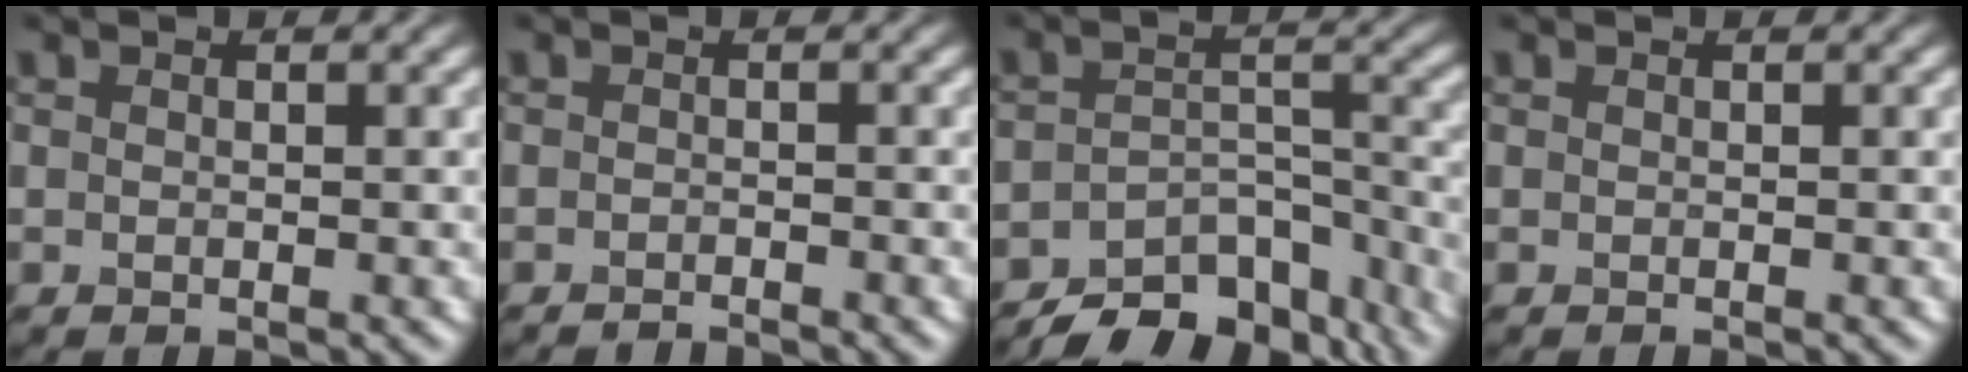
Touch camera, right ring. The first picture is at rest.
{"total": 1.1, "force": [-1.1, 0.0, 0.2], "torque": [0.001, 0.001, -0.019]}
{"total": 8.9, "force": [-7.2, 3.6, 3.7], "torque": [-0.047, -0.011, -0.112]}
{"total": 0.0}